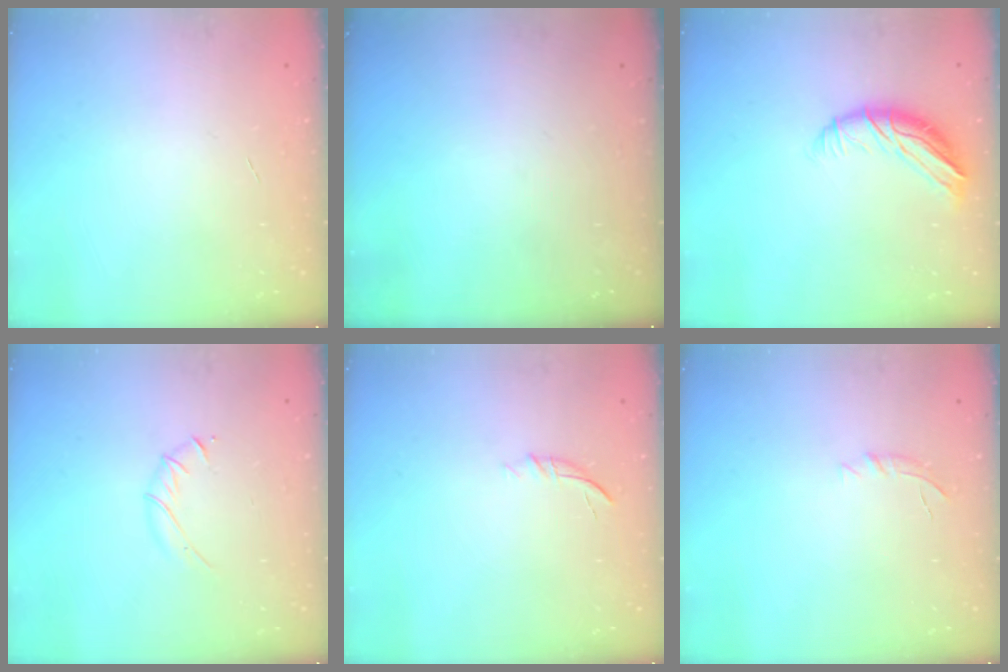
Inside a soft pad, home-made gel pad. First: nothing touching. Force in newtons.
{"total": 0.0}
{"total": 8.9, "press": 8.9, "slide": 1.2}
{"total": 3.7, "press": 3.6, "slide": 1.1}
{"total": 5.3, "press": 5.1, "slide": 1.1}
{"total": 5.5, "press": 5.1, "slide": 2.0}